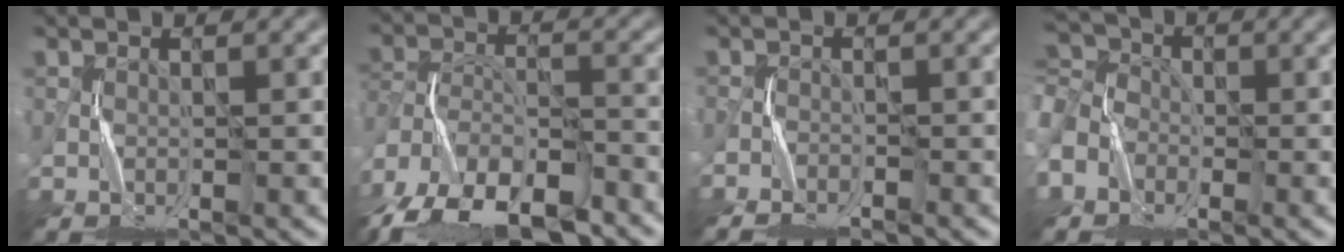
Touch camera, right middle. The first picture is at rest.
{"total": 14.9, "force": [-11.6, 6.2, 7.0], "torque": [-0.130, -0.008, -0.179]}
{"total": 2.6, "force": [-2.5, 0.3, 0.8], "torque": [-0.025, -0.015, -0.050]}
{"total": 5.3, "force": [-2.4, 4.1, 2.5], "torque": [-0.065, -0.005, -0.060]}